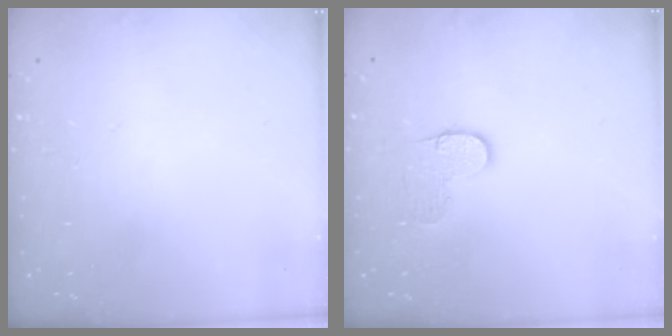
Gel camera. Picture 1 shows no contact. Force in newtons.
{"total": 6.3, "press": 6.3, "slide": 0.3}